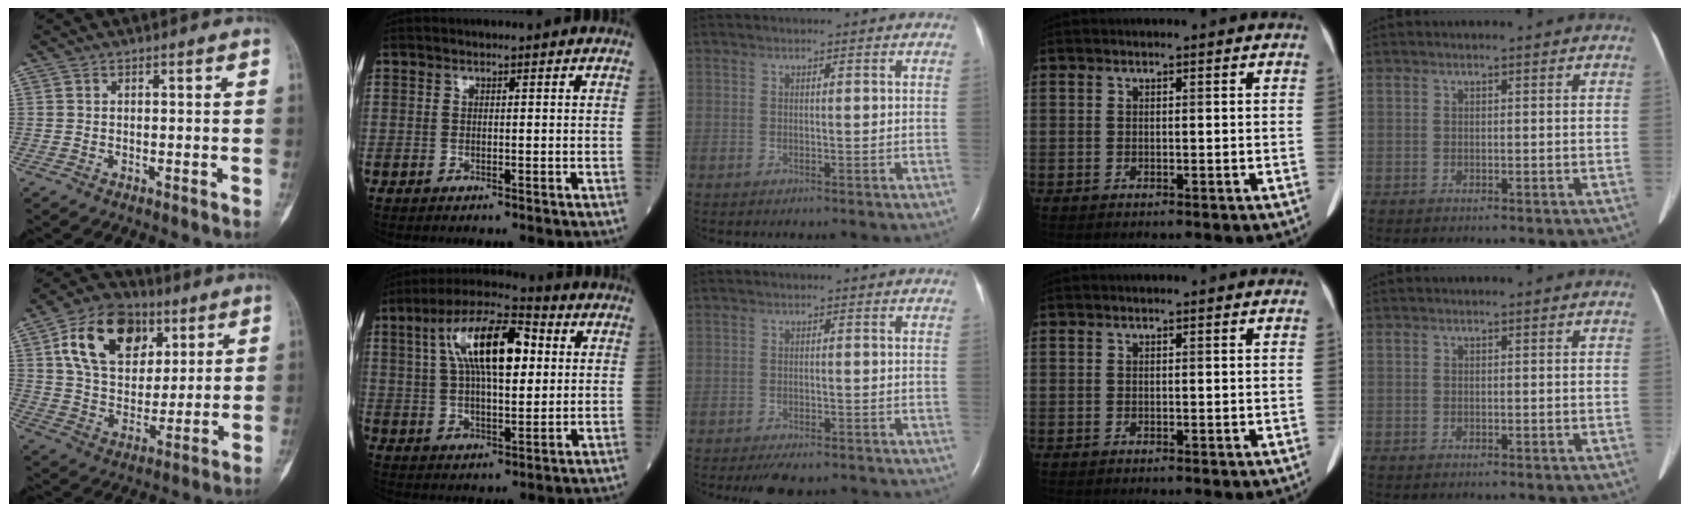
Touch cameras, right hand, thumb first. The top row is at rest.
{"thumb": {"total": 18.8, "force": [7.6, 12.5, 11.8], "torque": [-0.167, -0.016, 0.132]}, "index": {"total": 14.8, "force": [4.0, 4.9, 13.4], "torque": [-0.244, 0.029, 0.065]}, "middle": {"total": 5.9, "force": [-5.0, 1.9, 2.6], "torque": [-0.032, -0.006, -0.068]}}